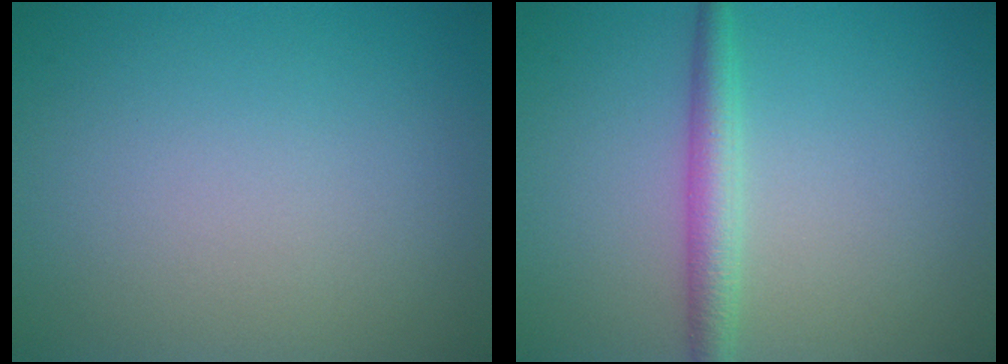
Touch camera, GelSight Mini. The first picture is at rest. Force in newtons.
{"total": 2.7, "press": 2.7, "slide": 0.0}